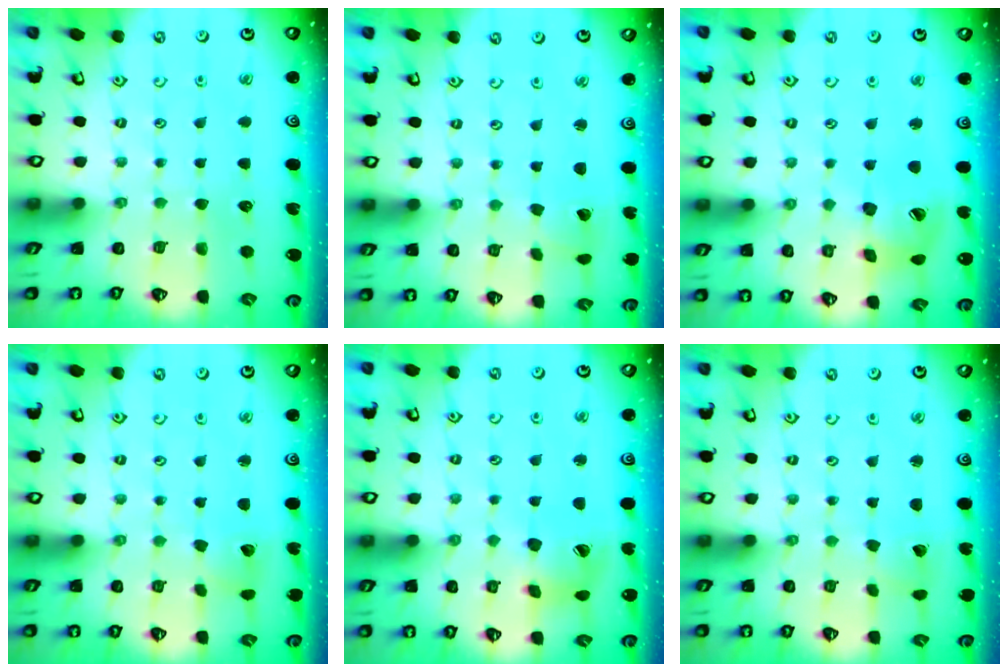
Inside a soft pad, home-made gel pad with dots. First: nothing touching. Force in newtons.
{"total": 3.5, "press": 3.5, "slide": 0.1}
{"total": 15.6, "press": 15.4, "slide": 2.2}
{"total": 2.8, "press": 2.8, "slide": 0.3}
{"total": 9.5, "press": 9.4, "slide": 1.2}
{"total": 2.3, "press": 2.3, "slide": 0.2}